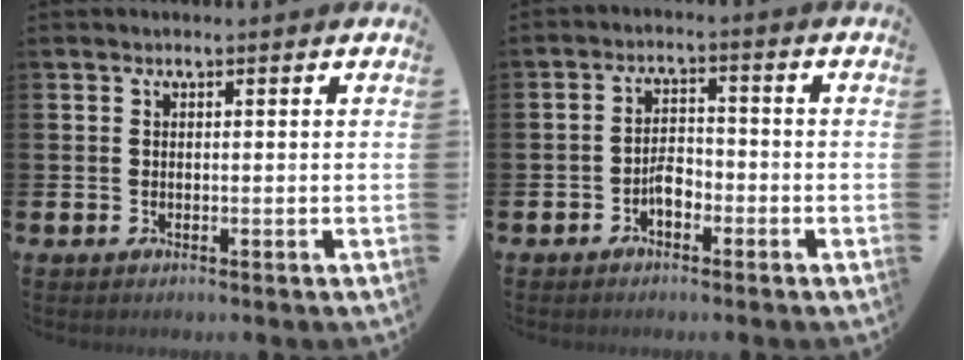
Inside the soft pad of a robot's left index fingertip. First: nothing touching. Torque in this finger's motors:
{"motor_torque": [0.11, 0.22, 0.10, 0.02]}